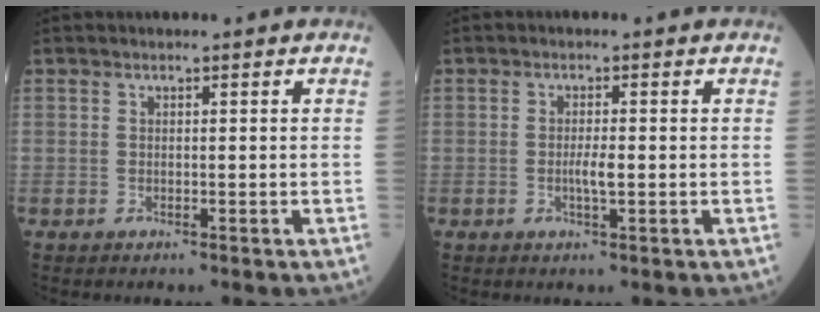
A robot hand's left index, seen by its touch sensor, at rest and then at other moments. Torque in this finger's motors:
{"motor_torque": [0.37, 0.23, 0.06, 0.02]}